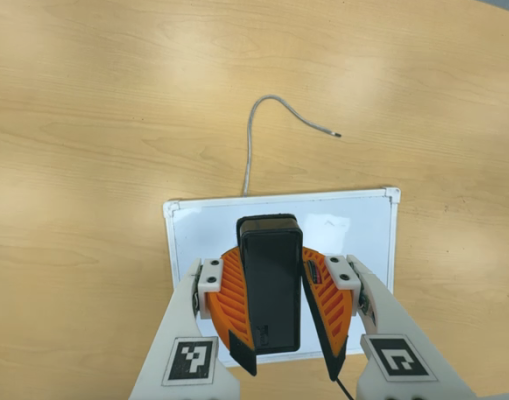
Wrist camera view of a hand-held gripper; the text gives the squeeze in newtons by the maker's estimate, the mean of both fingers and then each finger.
{"total": 9.3, "left": 9.3, "right": 9.2}